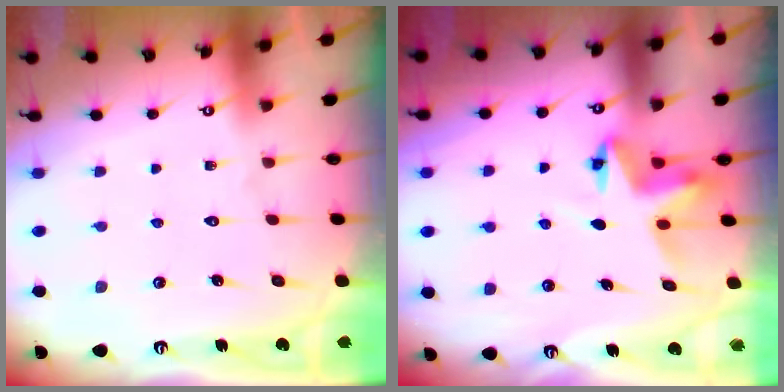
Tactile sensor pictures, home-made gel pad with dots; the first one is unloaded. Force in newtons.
{"total": 5.5, "press": 5.5, "slide": 0.1}